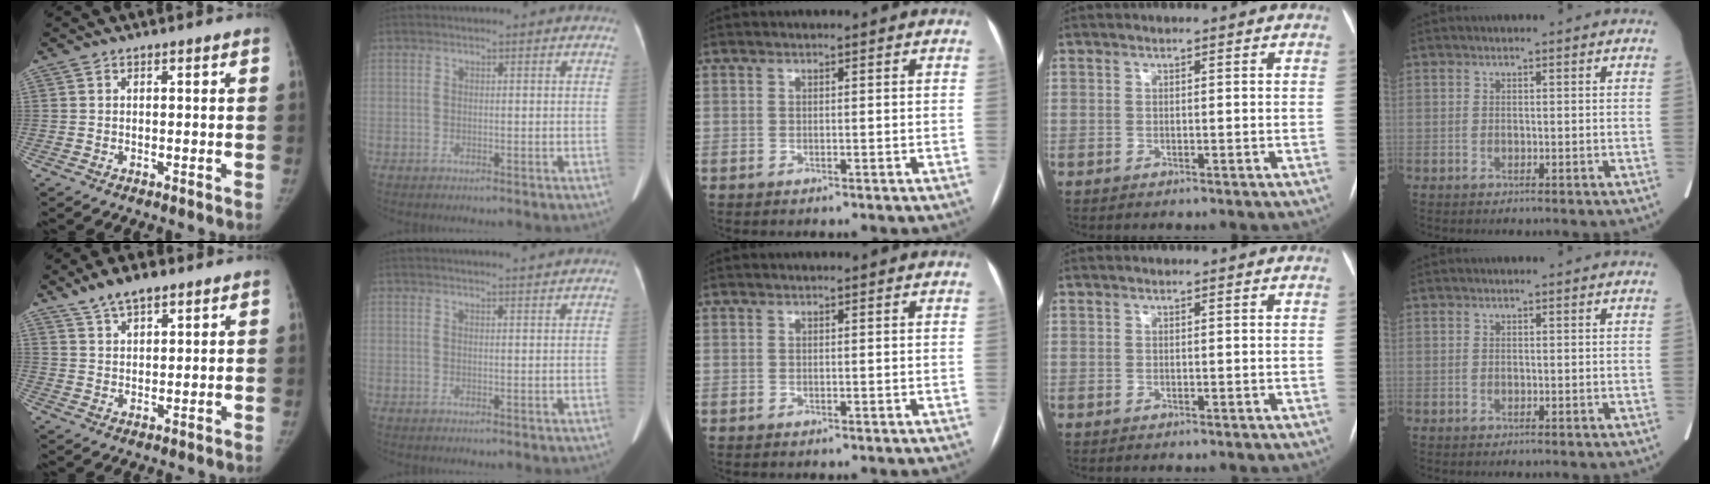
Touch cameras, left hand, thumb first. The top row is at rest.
{"thumb": {"total": 6.8, "force": [4.9, 2.8, 3.9], "torque": [-0.054, -0.015, 0.089]}, "index": {"total": 4.3, "force": [4.1, -0.3, 1.3], "torque": [-0.018, 0.010, 0.046]}}